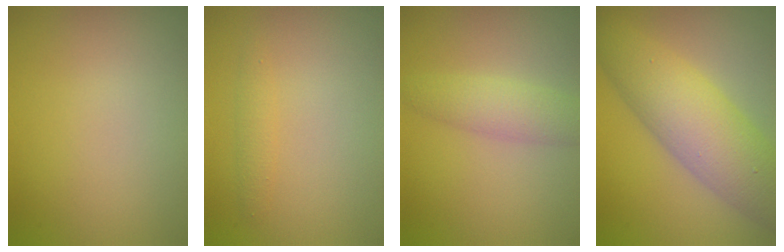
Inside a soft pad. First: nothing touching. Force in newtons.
{"total": 1.1, "press": 1.1, "slide": 0.1}
{"total": 3.1, "press": 3.1, "slide": 0.1}
{"total": 8.2, "press": 8.2, "slide": 0.2}